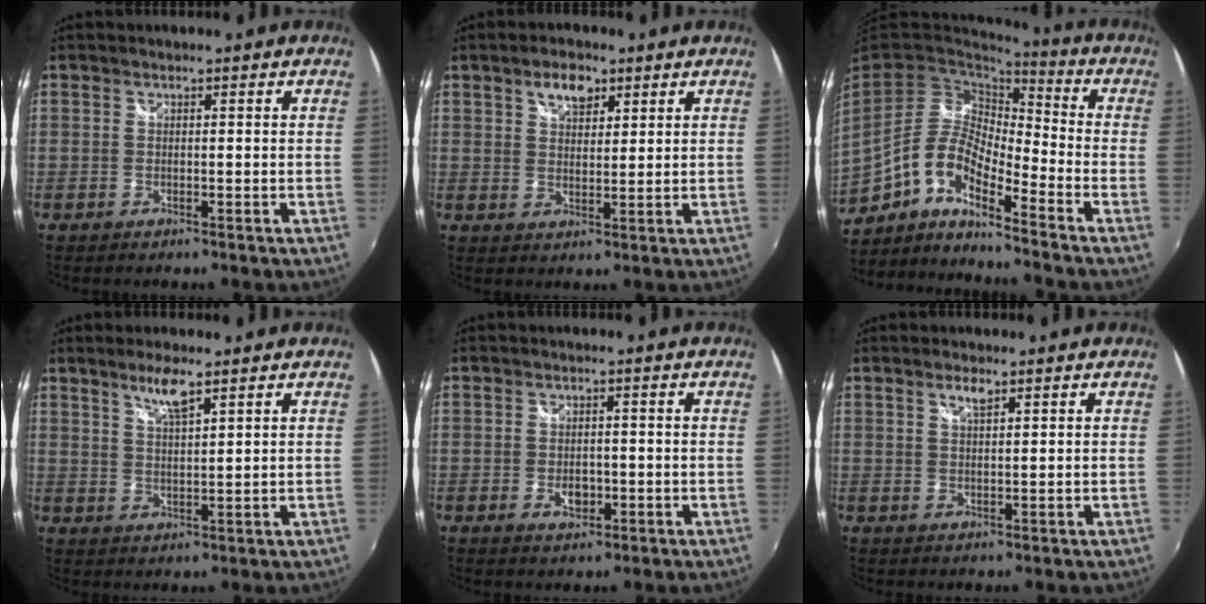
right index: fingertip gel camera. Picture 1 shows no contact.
{"total": 5.0, "force": [3.0, 2.7, 2.9], "torque": [-0.044, 0.010, 0.053]}
{"total": 12.2, "force": [-7.2, 3.9, 9.0], "torque": [-0.162, -0.007, -0.142]}
{"total": 4.7, "force": [3.3, 0.7, 3.4], "torque": [-0.063, 0.000, 0.063]}
{"total": 3.0, "force": [-1.0, 2.1, 1.9], "torque": [-0.033, -0.001, -0.014]}
{"total": 2.2, "force": [1.4, 0.6, 1.5], "torque": [-0.026, 0.003, 0.024]}